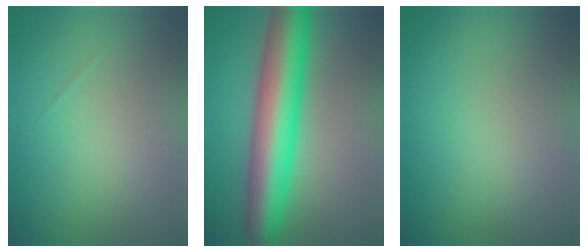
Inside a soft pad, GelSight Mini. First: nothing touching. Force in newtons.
{"total": 9.4, "press": 9.4, "slide": 0.1}
{"total": 0.0}